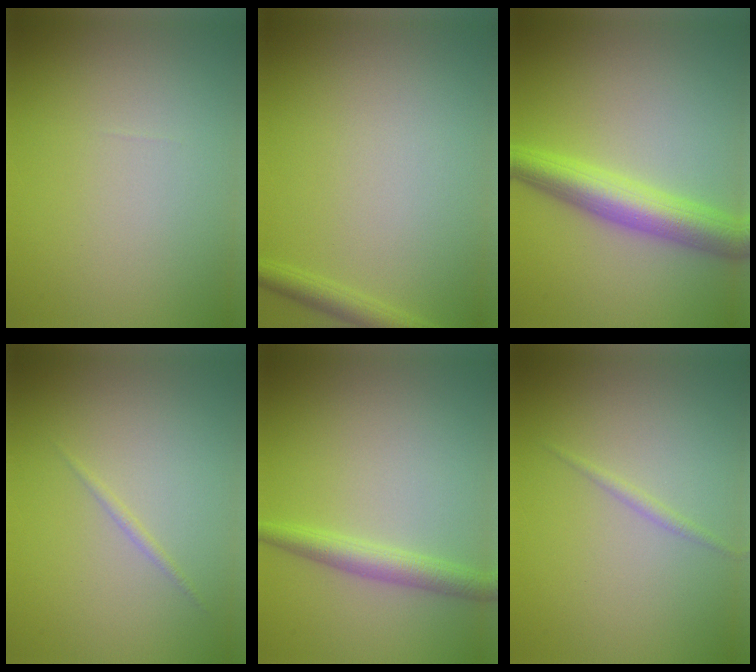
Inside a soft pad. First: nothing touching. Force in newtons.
{"total": 1.9, "press": 1.9, "slide": 0.1}
{"total": 6.0, "press": 6.0, "slide": 0.2}
{"total": 0.6, "press": 0.6, "slide": 0.1}
{"total": 2.8, "press": 2.8, "slide": 0.1}
{"total": 0.8, "press": 0.8, "slide": 0.1}